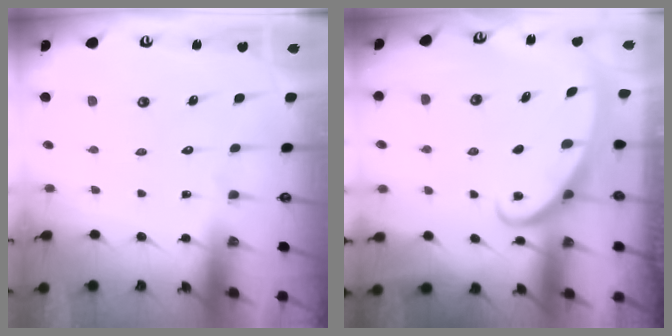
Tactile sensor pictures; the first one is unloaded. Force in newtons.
{"total": 2.7, "press": 2.7, "slide": 0.4}